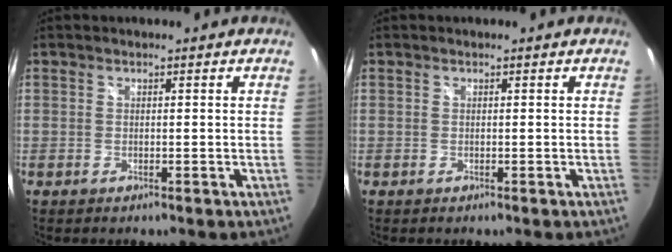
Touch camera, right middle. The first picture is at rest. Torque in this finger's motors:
{"motor_torque": [0.00, 0.00, 0.00, 0.01]}